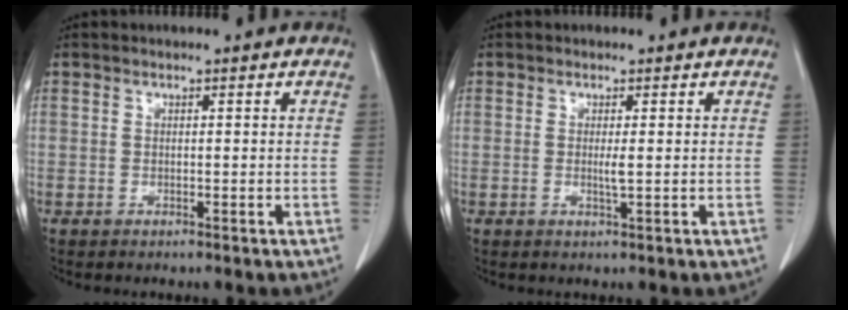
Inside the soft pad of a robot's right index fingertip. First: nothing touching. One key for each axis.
{"total": 1.3, "fx": 0.0, "fy": 0.1, "fz": 1.3, "tx": -0.027, "ty": -0.002, "tz": 0.003}